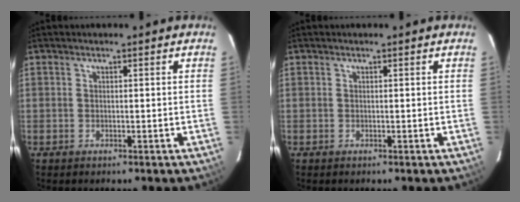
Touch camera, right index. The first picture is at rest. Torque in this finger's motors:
{"motor_torque": [0.01, 0.00, 0.00, 0.00]}